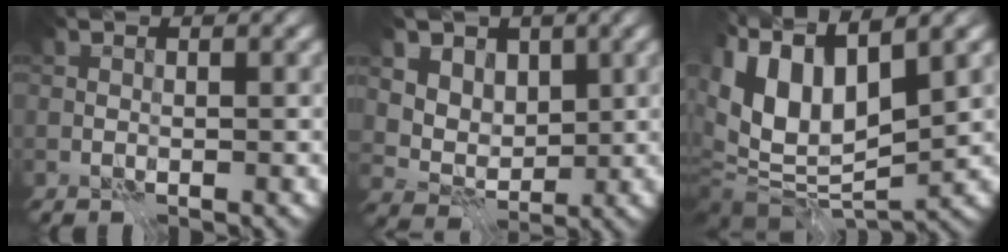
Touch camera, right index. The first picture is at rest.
{"total": 7.1, "force": [3.5, 5.4, 3.1], "torque": [-0.055, -0.002, 0.060]}
{"total": 12.3, "force": [2.4, 5.6, 10.7], "torque": [-0.227, 0.008, 0.047]}